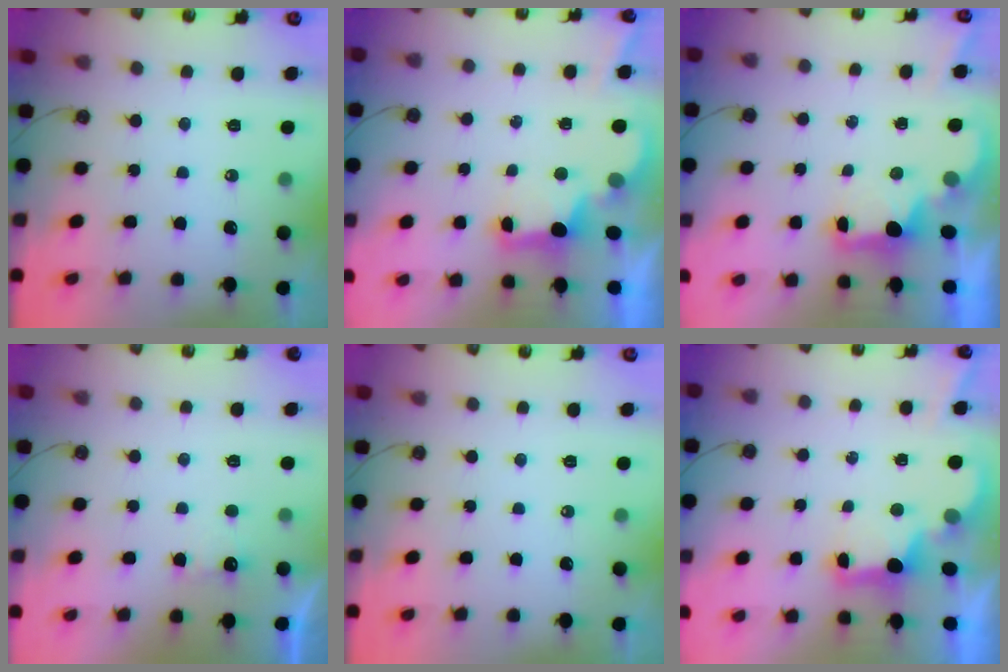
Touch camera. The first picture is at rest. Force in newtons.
{"total": 2.9, "press": 2.8, "slide": 0.9}
{"total": 2.1, "press": 1.9, "slide": 0.8}
{"total": 2.6, "press": 2.4, "slide": 0.9}
{"total": 0.0}
{"total": 2.9, "press": 2.8, "slide": 0.9}